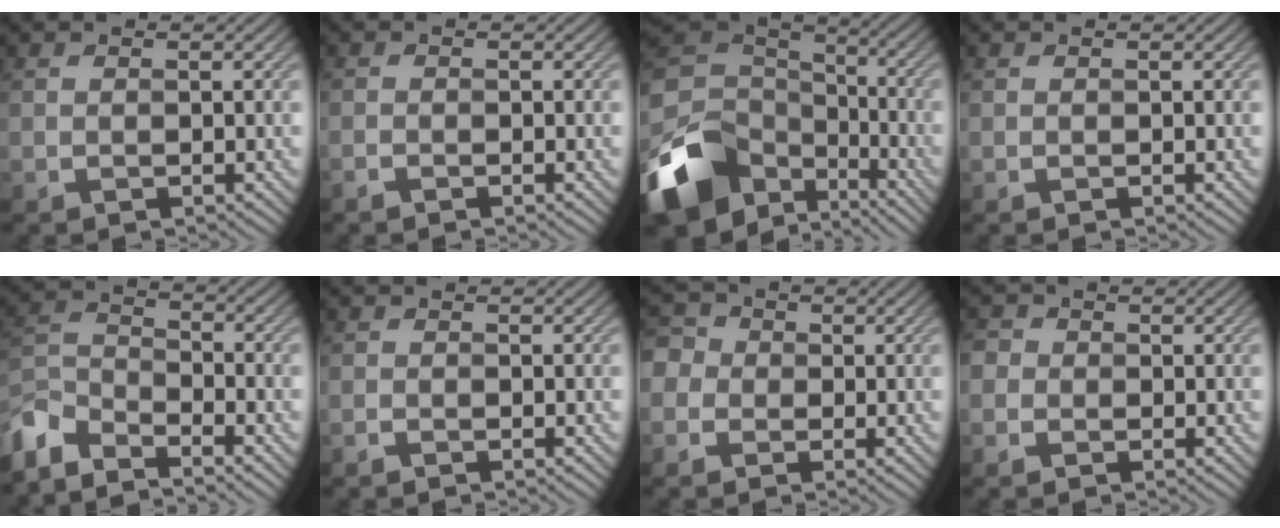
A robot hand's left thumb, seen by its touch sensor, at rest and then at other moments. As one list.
[{"total": 0.9, "force": [-0.8, 0.2, 0.2], "torque": [-0.006, 0.002, -0.018]}, {"total": 16.5, "force": [-7.3, 11.1, 9.8], "torque": [-0.282, -0.041, -0.112]}, {"total": 0.0}, {"total": 7.0, "force": [-6.0, 2.1, 2.8], "torque": [-0.071, -0.004, -0.136]}, {"total": 0.6, "force": [-0.5, 0.1, 0.1], "torque": [-0.004, 0.003, -0.011]}, {"total": 4.4, "force": [-0.5, 4.2, 1.4], "torque": [-0.059, 0.007, -0.031]}, {"total": 2.5, "force": [0.0, 2.4, 0.5], "torque": [-0.007, 0.011, -0.030]}]